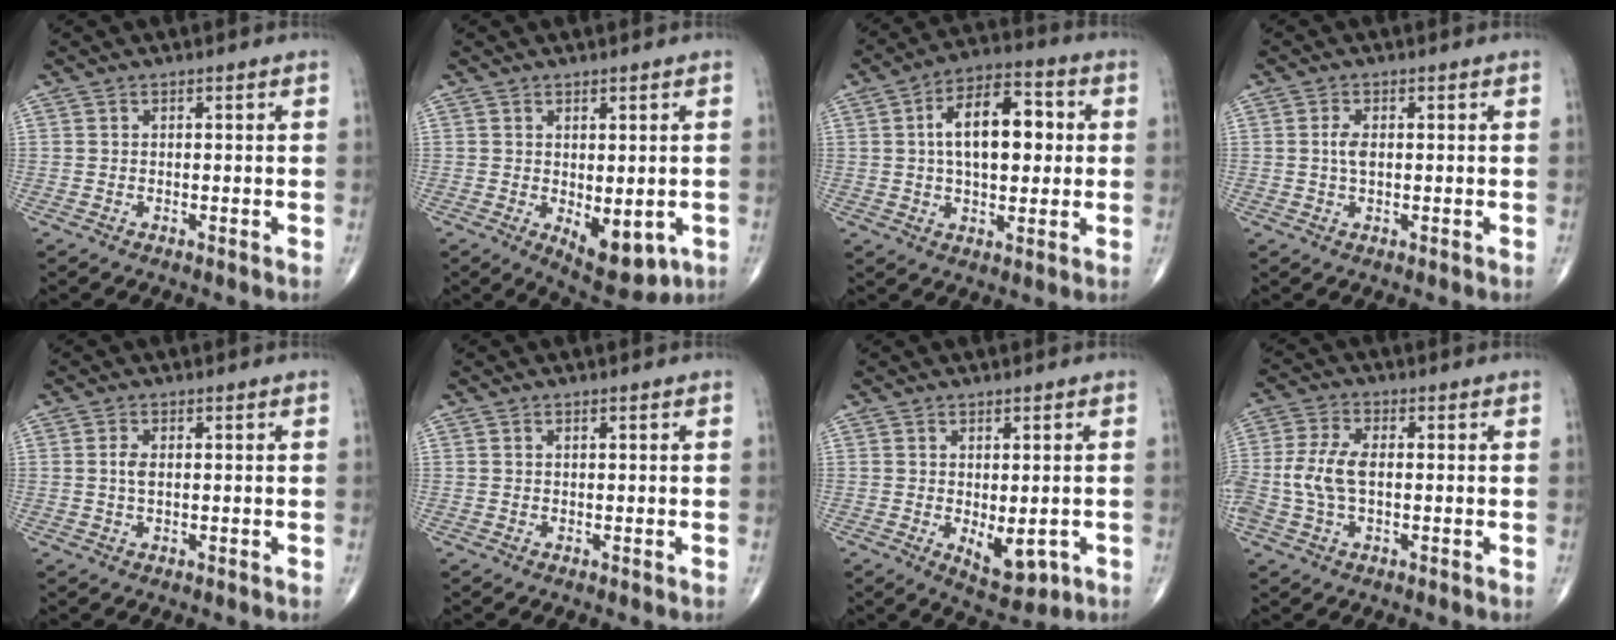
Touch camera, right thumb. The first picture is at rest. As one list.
[{"total": 8.4, "force": [-2.1, 4.0, 7.1], "torque": [-0.076, -0.011, -0.015]}, {"total": 14.1, "force": [1.8, 7.5, 11.7], "torque": [-0.165, 0.019, 0.023]}, {"total": 2.5, "force": [0.1, 1.2, 2.1], "torque": [-0.045, 0.001, 0.001]}, {"total": 2.1, "force": [0.2, 1.1, 1.8], "torque": [-0.040, 0.001, 0.002]}, {"total": 0.0}, {"total": 6.7, "force": [-1.6, 3.3, 5.6], "torque": [-0.062, -0.008, -0.008]}, {"total": 7.7, "force": [-0.6, 4.1, 6.4], "torque": [-0.159, 0.014, -0.014]}]